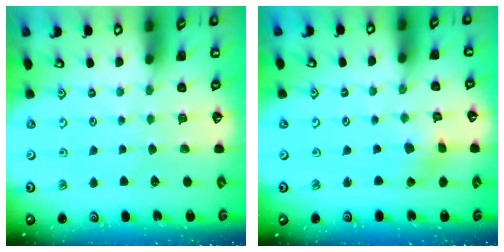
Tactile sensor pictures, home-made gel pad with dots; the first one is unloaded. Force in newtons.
{"total": 2.7, "press": 2.7, "slide": 0.4}